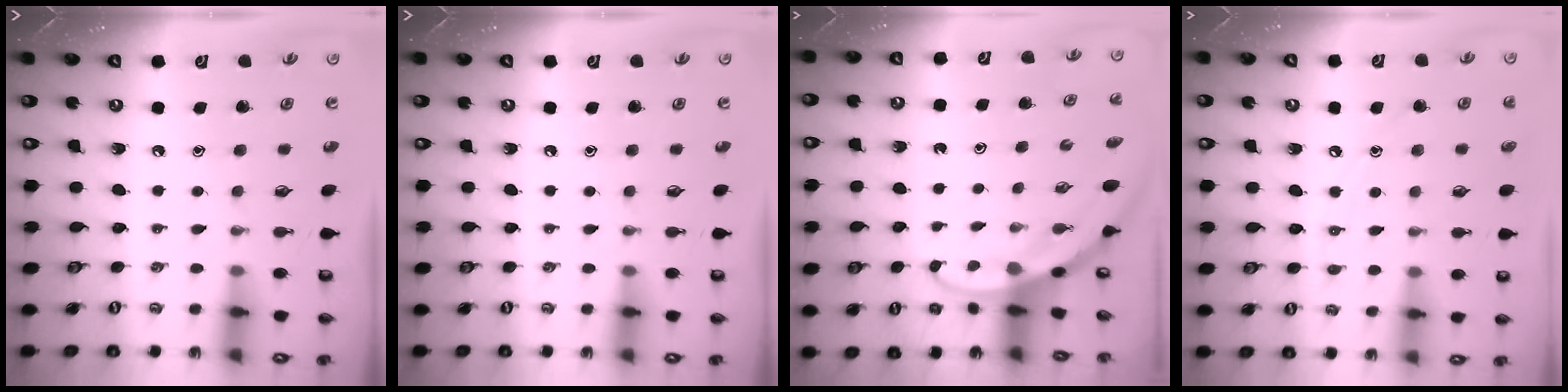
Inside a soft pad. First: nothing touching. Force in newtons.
{"total": 0.0}
{"total": 2.7, "press": 2.7, "slide": 0.0}
{"total": 5.5, "press": 5.5, "slide": 0.5}